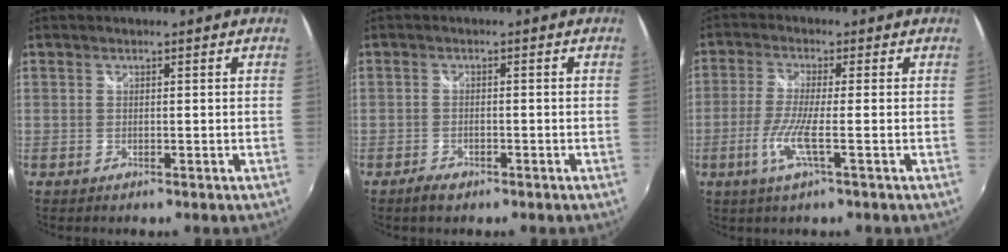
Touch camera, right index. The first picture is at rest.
{"total": 2.8, "force": [-2.0, 1.2, 1.5], "torque": [-0.037, -0.004, -0.038]}
{"total": 6.3, "force": [-2.2, -0.2, 5.9], "torque": [-0.131, -0.010, -0.046]}